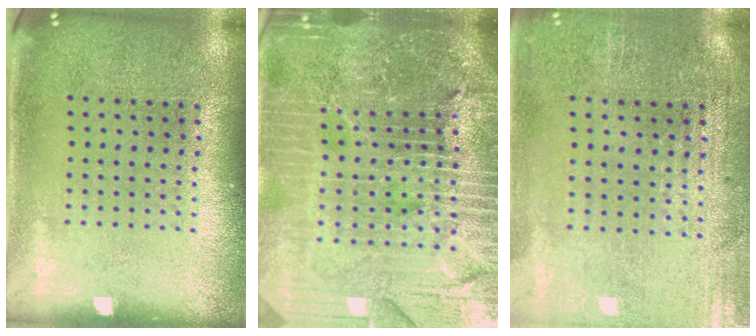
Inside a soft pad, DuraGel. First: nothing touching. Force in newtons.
{"total": 6.3, "press": 5.6, "slide": 3.0}
{"total": 0.6, "press": 0.5, "slide": 0.4}